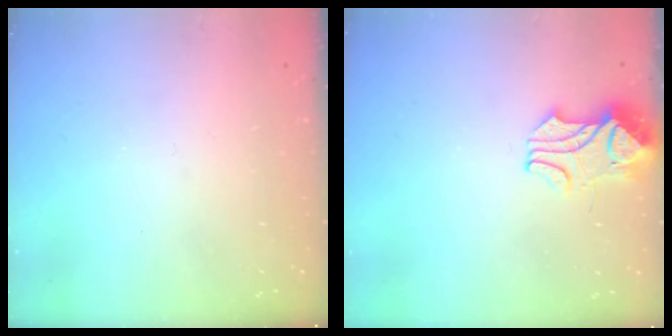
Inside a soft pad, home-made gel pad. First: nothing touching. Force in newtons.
{"total": 2.1, "press": 2.0, "slide": 0.8}